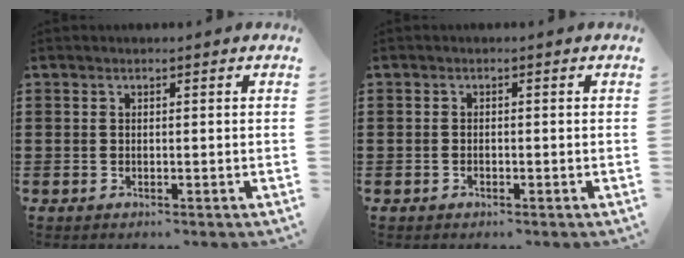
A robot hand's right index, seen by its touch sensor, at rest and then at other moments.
{"total": 0.6, "force": [-0.5, 0.1, 0.4], "torque": [-0.009, -0.005, -0.008]}